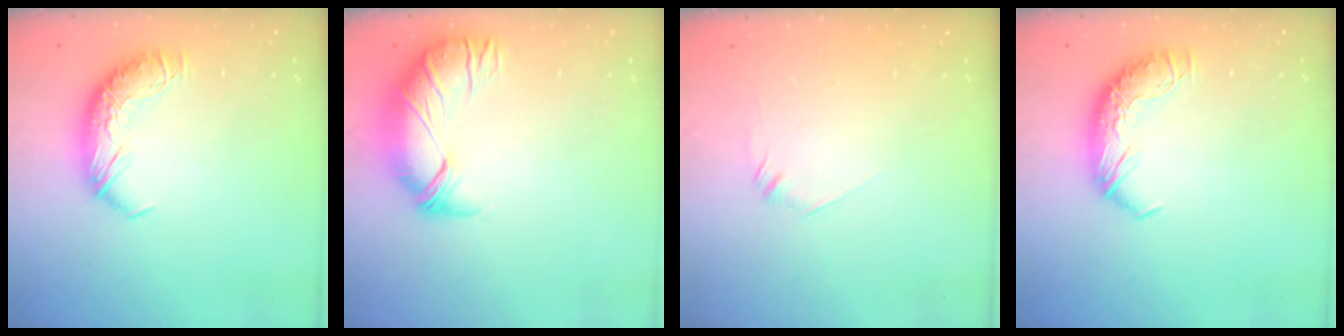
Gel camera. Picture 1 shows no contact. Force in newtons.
{"total": 2.8, "press": 0.9, "slide": 2.6}
{"total": 7.7, "press": 7.6, "slide": 0.8}
{"total": 0.0}